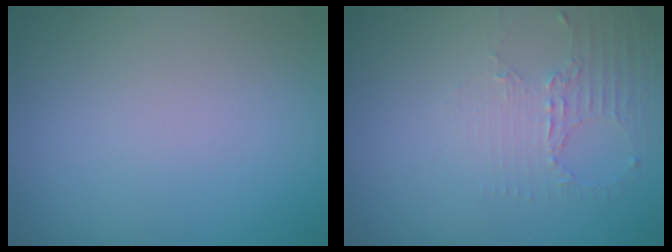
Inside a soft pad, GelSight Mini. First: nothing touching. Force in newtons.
{"total": 2.2, "press": 1.7, "slide": 1.5}